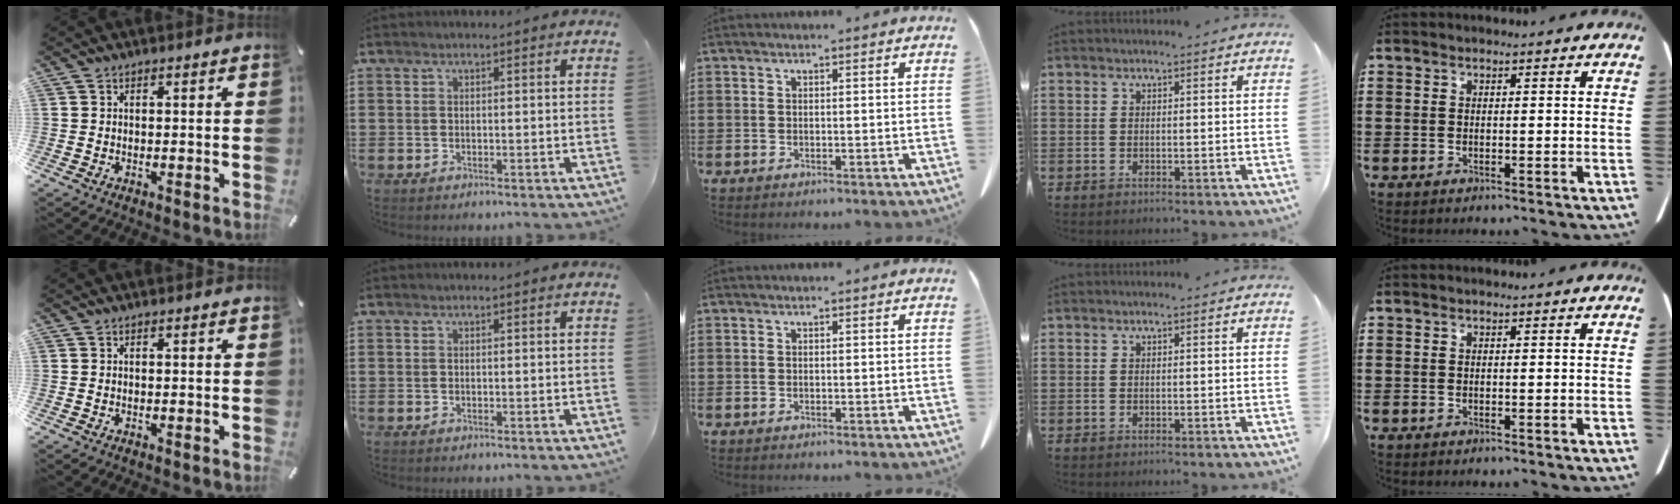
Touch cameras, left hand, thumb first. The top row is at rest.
{}